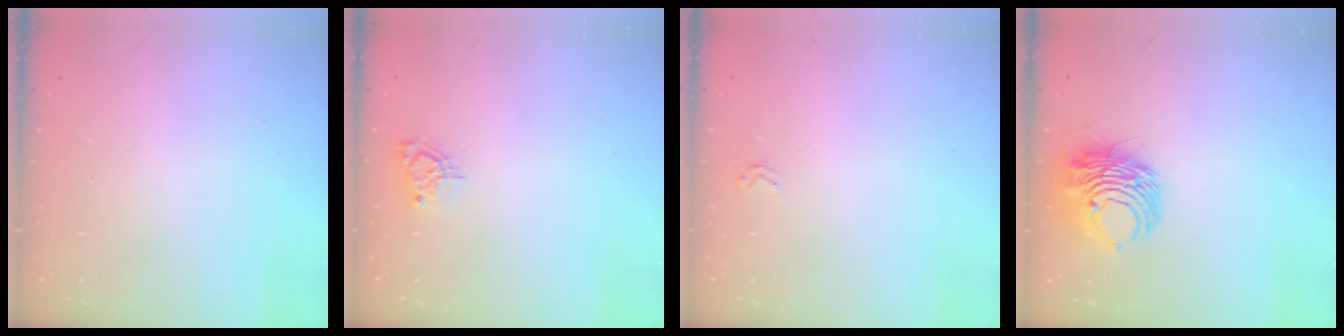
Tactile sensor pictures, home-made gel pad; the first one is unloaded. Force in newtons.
{"total": 4.6, "press": 4.6, "slide": 0.5}
{"total": 1.6, "press": 1.6, "slide": 0.2}
{"total": 10.2, "press": 10.1, "slide": 1.4}